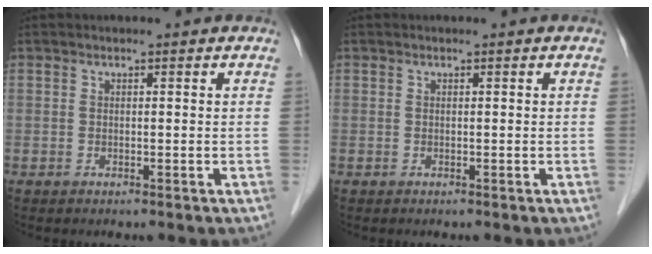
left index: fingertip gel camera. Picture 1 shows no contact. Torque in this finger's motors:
{"motor_torque": [0.00, 0.00, 0.00, 0.00]}